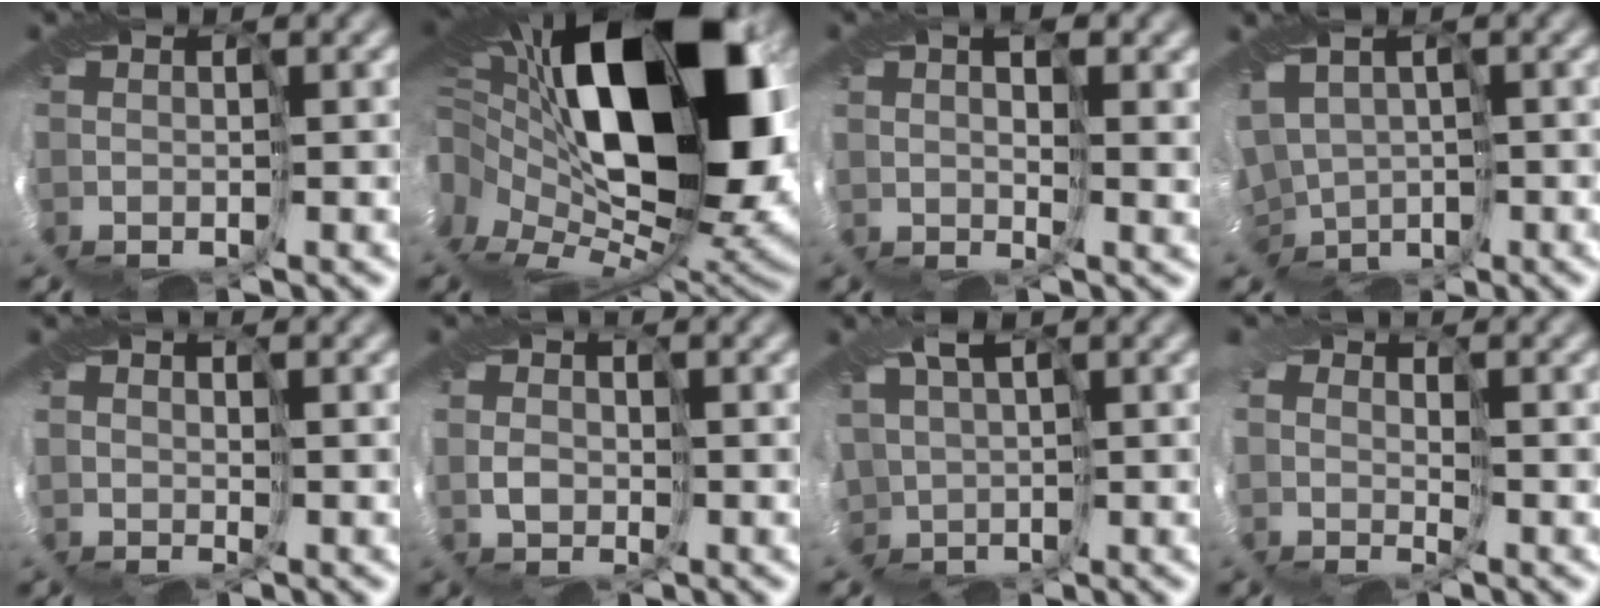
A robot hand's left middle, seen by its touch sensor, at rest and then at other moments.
{"total": 17.0, "force": [4.7, 9.4, 13.4], "torque": [-0.257, 0.002, 0.091]}
{"total": 2.1, "force": [1.7, 0.1, 1.2], "torque": [-0.015, 0.008, 0.025]}
{"total": 5.7, "force": [0.0, 4.5, 3.6], "torque": [-0.054, -0.018, 0.019]}
{"total": 2.5, "force": [1.7, -0.9, -1.5], "torque": [0.016, 0.006, 0.034]}
{"total": 1.5, "force": [0.8, -0.1, -1.2], "torque": [0.009, 0.004, 0.019]}
{"total": 2.9, "force": [1.6, 1.8, 1.5], "torque": [-0.064, 0.005, 0.028]}
{"total": 1.6, "force": [1.4, -0.3, -0.6], "torque": [0.000, 0.004, 0.027]}